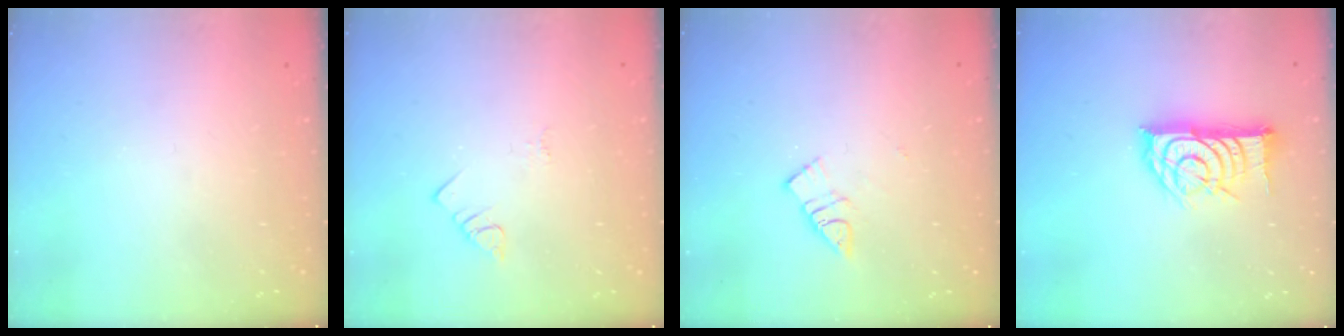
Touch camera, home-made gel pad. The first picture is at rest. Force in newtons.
{"total": 2.1, "press": 2.1, "slide": 0.4}
{"total": 8.1, "press": 8.0, "slide": 0.5}
{"total": 16.3, "press": 16.3, "slide": 0.4}